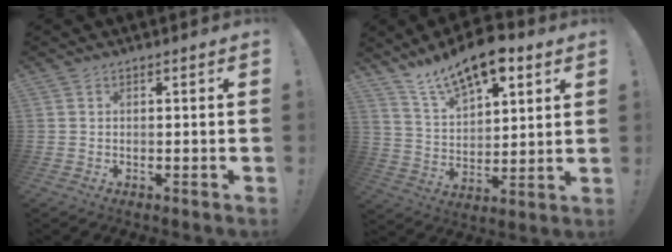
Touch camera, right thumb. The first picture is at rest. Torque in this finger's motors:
{"motor_torque": [0.40, 3.41, 0.72, 0.37, 0.15]}